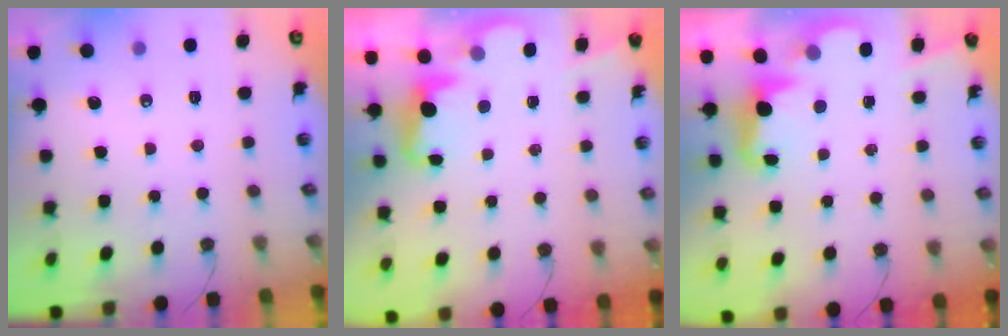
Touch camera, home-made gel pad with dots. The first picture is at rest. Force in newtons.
{"total": 2.4, "press": 2.3, "slide": 0.5}
{"total": 2.6, "press": 2.5, "slide": 0.6}